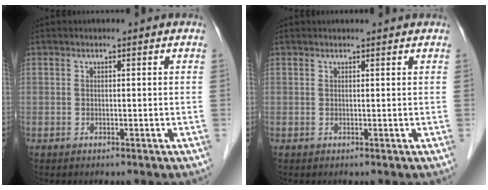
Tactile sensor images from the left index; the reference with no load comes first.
{"total": 1.3, "force": [1.2, 0.0, 0.5], "torque": [-0.008, 0.007, 0.014]}